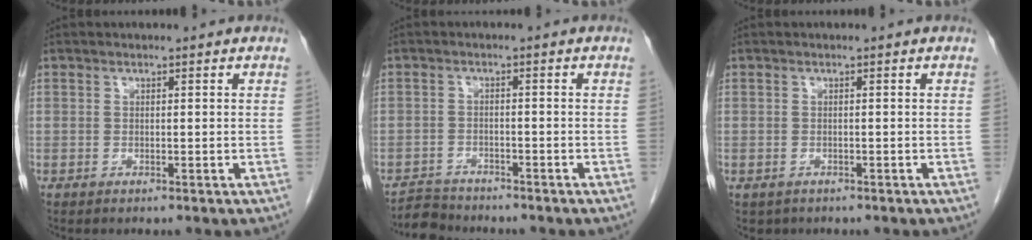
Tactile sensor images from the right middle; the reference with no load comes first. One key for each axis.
{"total": 3.4, "fx": -3.3, "fy": 0.7, "fz": -0.7, "tx": 0.011, "ty": -0.009, "tz": -0.060}
{"total": 1.7, "fx": -0.9, "fy": 1.4, "fz": 0.4, "tx": -0.013, "ty": -0.004, "tz": -0.007}